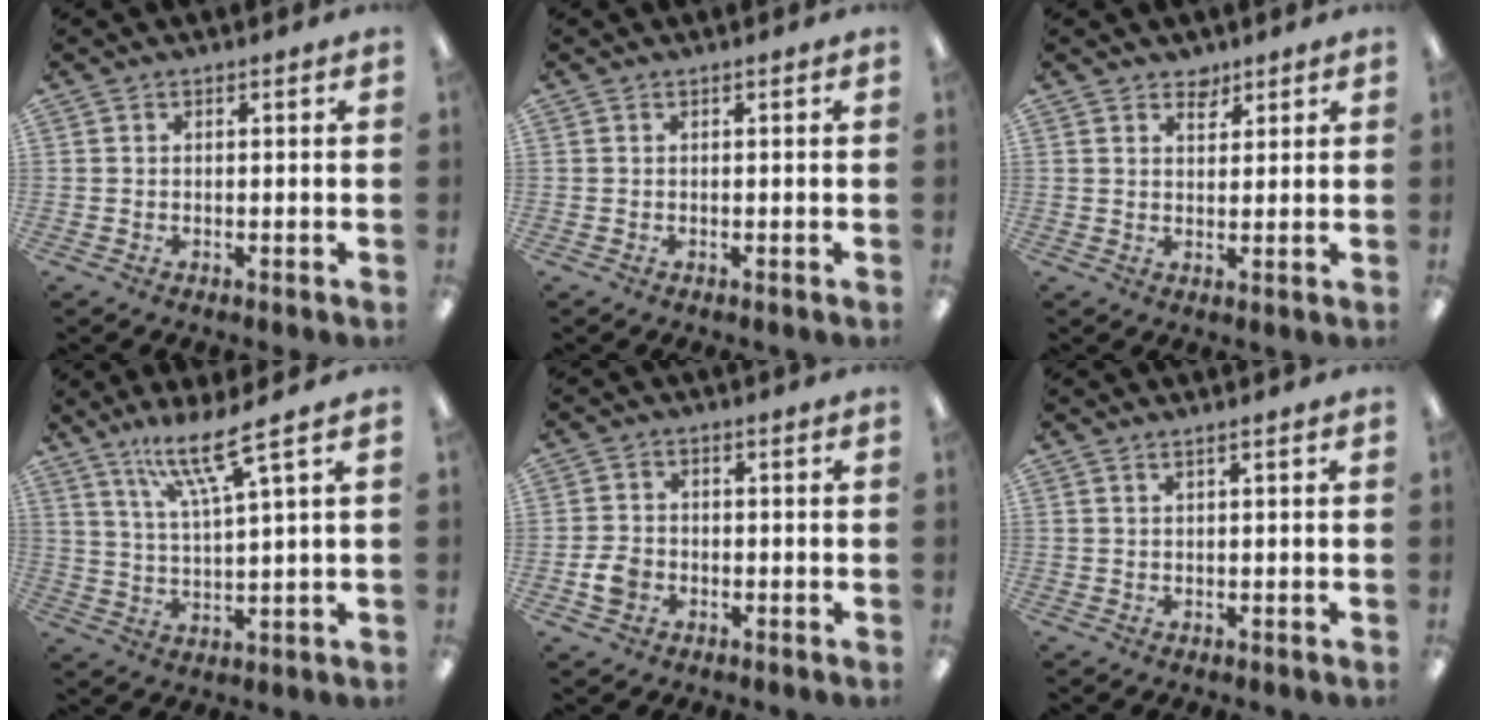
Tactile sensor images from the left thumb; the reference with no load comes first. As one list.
[{"total": 0.0}, {"total": 3.2, "force": [2.6, 1.8, 0.1], "torque": [0.016, -0.018, 0.045]}, {"total": 10.4, "force": [7.3, 1.2, 7.3], "torque": [-0.142, -0.031, 0.127]}, {"total": 4.5, "force": [-1.7, 3.6, 2.1], "torque": [-0.047, 0.004, -0.031]}, {"total": 1.1, "force": [0.5, 0.0, 1.0], "torque": [-0.018, -0.002, 0.009]}]